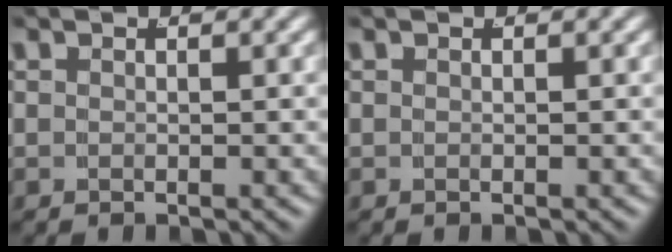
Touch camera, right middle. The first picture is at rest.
{"total": 0.0}